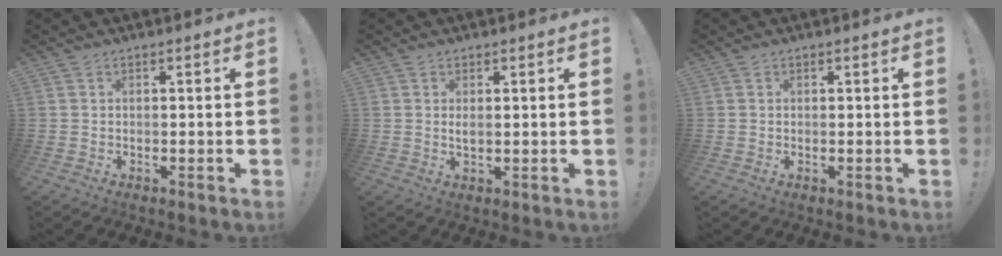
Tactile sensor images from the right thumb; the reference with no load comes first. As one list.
[{"total": 1.7, "force": [0.7, 0.5, 1.4], "torque": [-0.023, -0.002, 0.011]}, {"total": 0.0}]